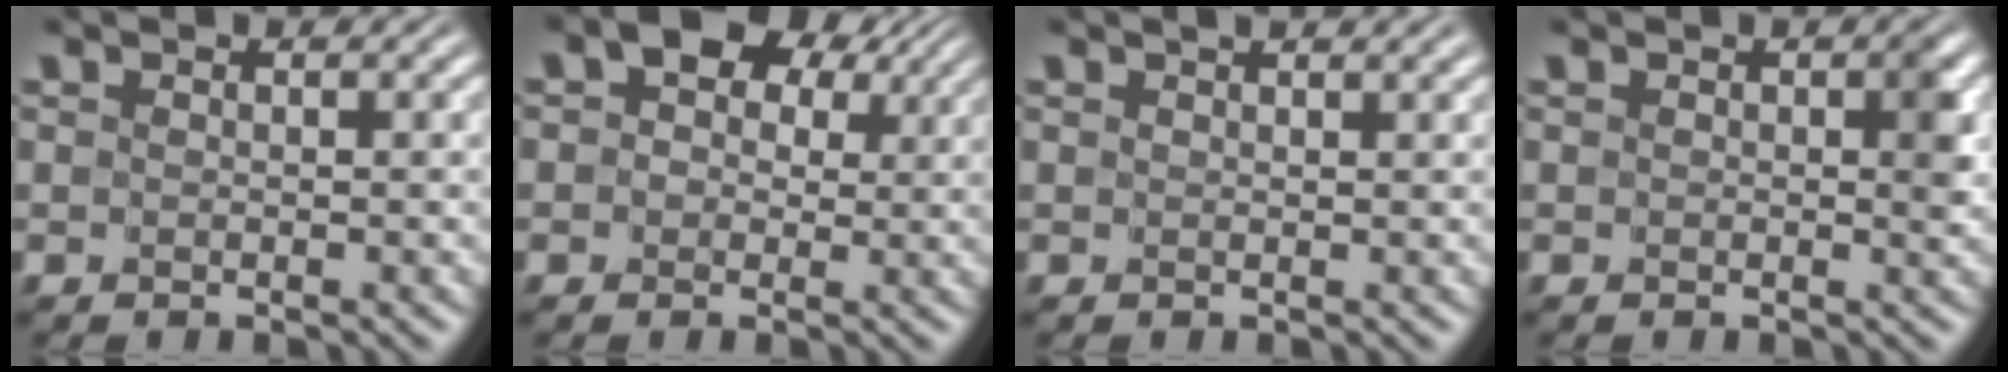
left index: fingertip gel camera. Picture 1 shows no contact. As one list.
[{"total": 7.2, "force": [3.2, 4.6, 4.4], "torque": [-0.058, 0.025, 0.026]}, {"total": 1.2, "force": [1.1, 0.0, 0.5], "torque": [-0.005, -0.001, 0.011]}, {"total": 1.6, "force": [0.1, 0.8, 1.4], "torque": [-0.012, 0.000, 0.001]}]